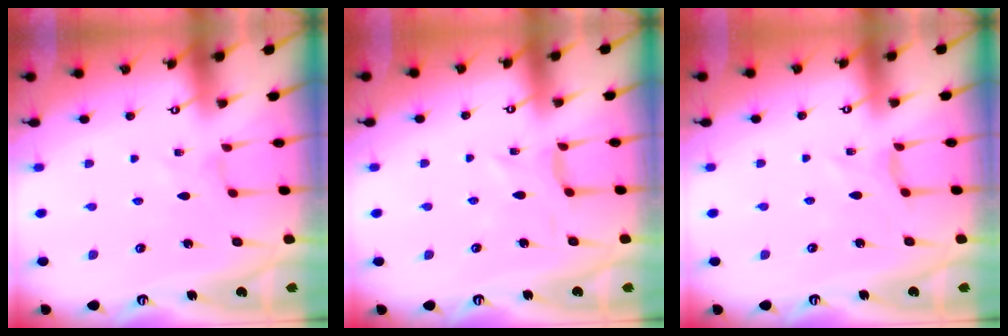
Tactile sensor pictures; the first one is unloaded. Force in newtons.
{"total": 2.4, "press": 2.4, "slide": 0.6}
{"total": 0.9, "press": 0.9, "slide": 0.2}